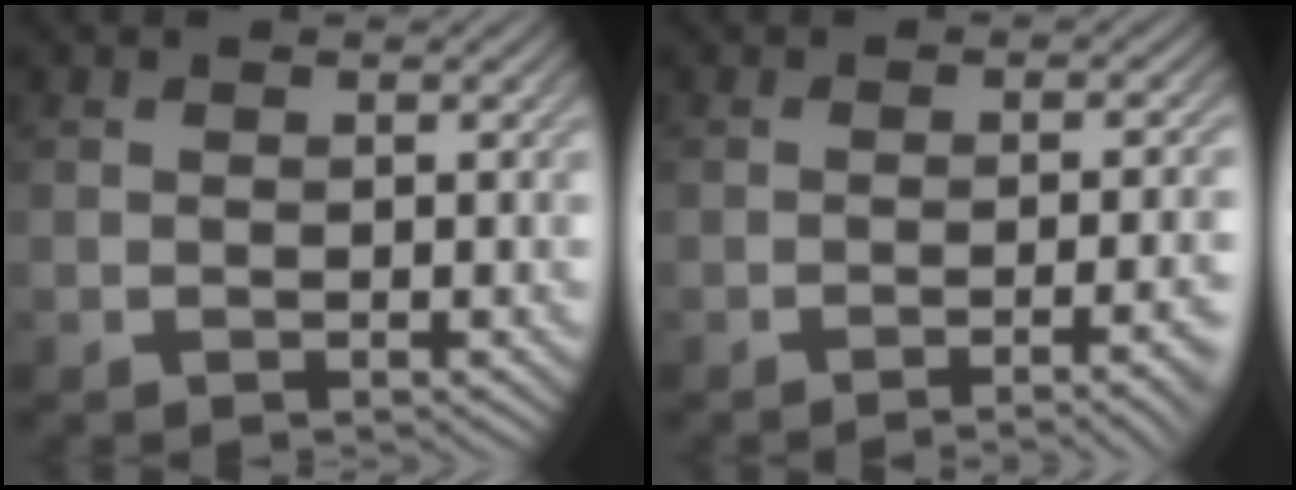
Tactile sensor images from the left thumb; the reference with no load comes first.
{"total": 5.0, "force": [-2.3, 1.0, 4.3], "torque": [-0.052, 0.006, -0.032]}